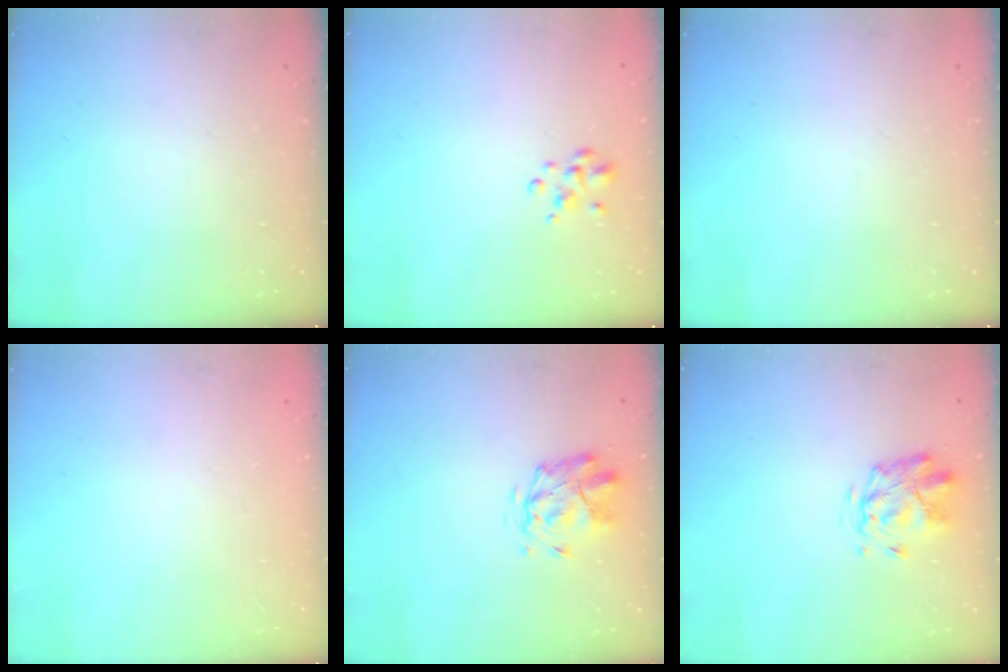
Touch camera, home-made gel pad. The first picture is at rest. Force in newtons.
{"total": 2.8, "press": 2.7, "slide": 0.6}
{"total": 0.0}
{"total": 1.8, "press": 1.8, "slide": 0.2}
{"total": 2.7, "press": 2.3, "slide": 1.3}
{"total": 2.8, "press": 2.4, "slide": 1.4}